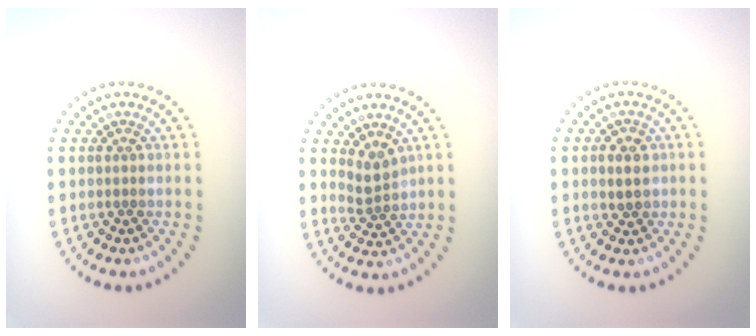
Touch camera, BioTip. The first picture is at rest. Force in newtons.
{"total": 2.1, "press": 1.7, "slide": 1.2}
{"total": 2.1, "press": 2.1, "slide": 0.4}